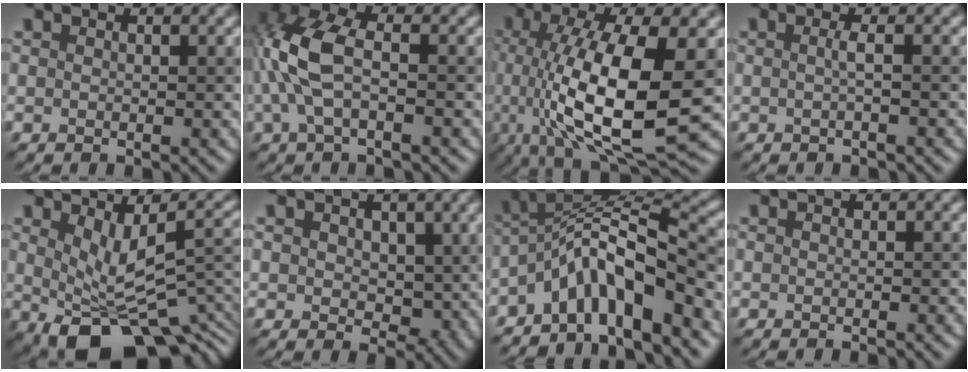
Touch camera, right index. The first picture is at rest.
{"total": 5.5, "force": [-0.1, 2.5, 4.9], "torque": [-0.126, 0.016, -0.006]}
{"total": 12.1, "force": [-1.1, 3.9, 11.5], "torque": [-0.210, -0.016, -0.011]}
{"total": 0.8, "force": [-0.1, 0.2, 0.8], "torque": [-0.020, 0.000, -0.002]}
{"total": 9.2, "force": [-1.7, 4.6, 7.8], "torque": [-0.130, -0.035, 0.000]}
{"total": 3.4, "force": [0.6, 2.6, 2.0], "torque": [-0.032, -0.010, 0.015]}
{"total": 7.9, "force": [-4.1, 2.4, 6.3], "torque": [-0.097, 0.017, -0.082]}
{"total": 0.0}